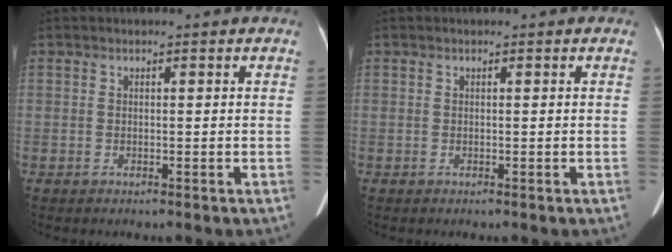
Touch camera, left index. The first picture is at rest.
{"total": 0.0}